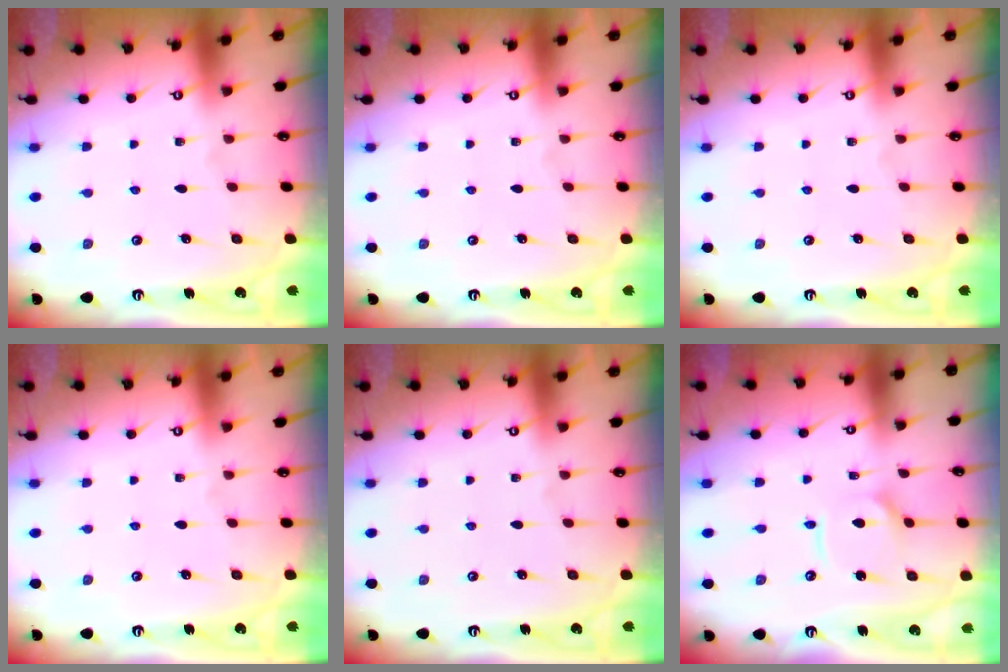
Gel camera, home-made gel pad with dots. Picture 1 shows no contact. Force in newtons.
{"total": 0.0}
{"total": 0.0}
{"total": 0.0}
{"total": 0.0}
{"total": 6.4, "press": 6.3, "slide": 0.7}